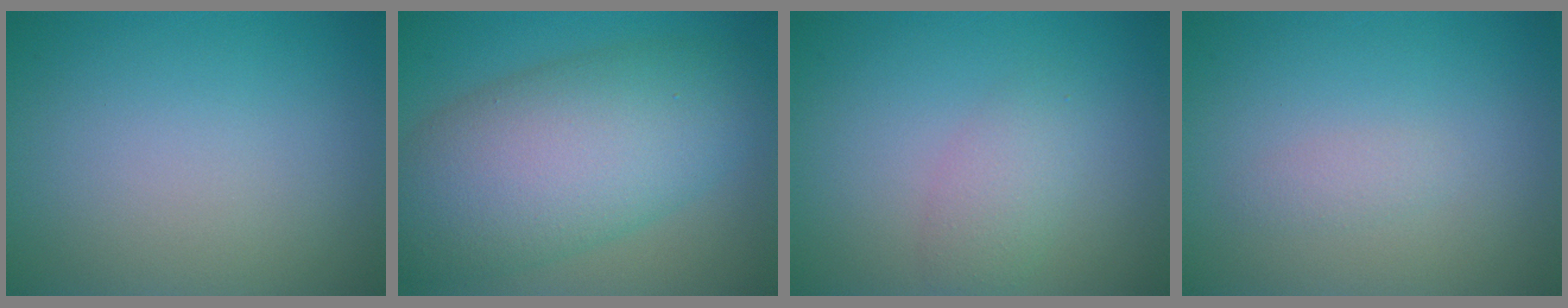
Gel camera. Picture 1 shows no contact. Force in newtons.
{"total": 10.7, "press": 10.7, "slide": 0.5}
{"total": 2.1, "press": 2.1, "slide": 0.0}
{"total": 0.9, "press": 0.9, "slide": 0.1}